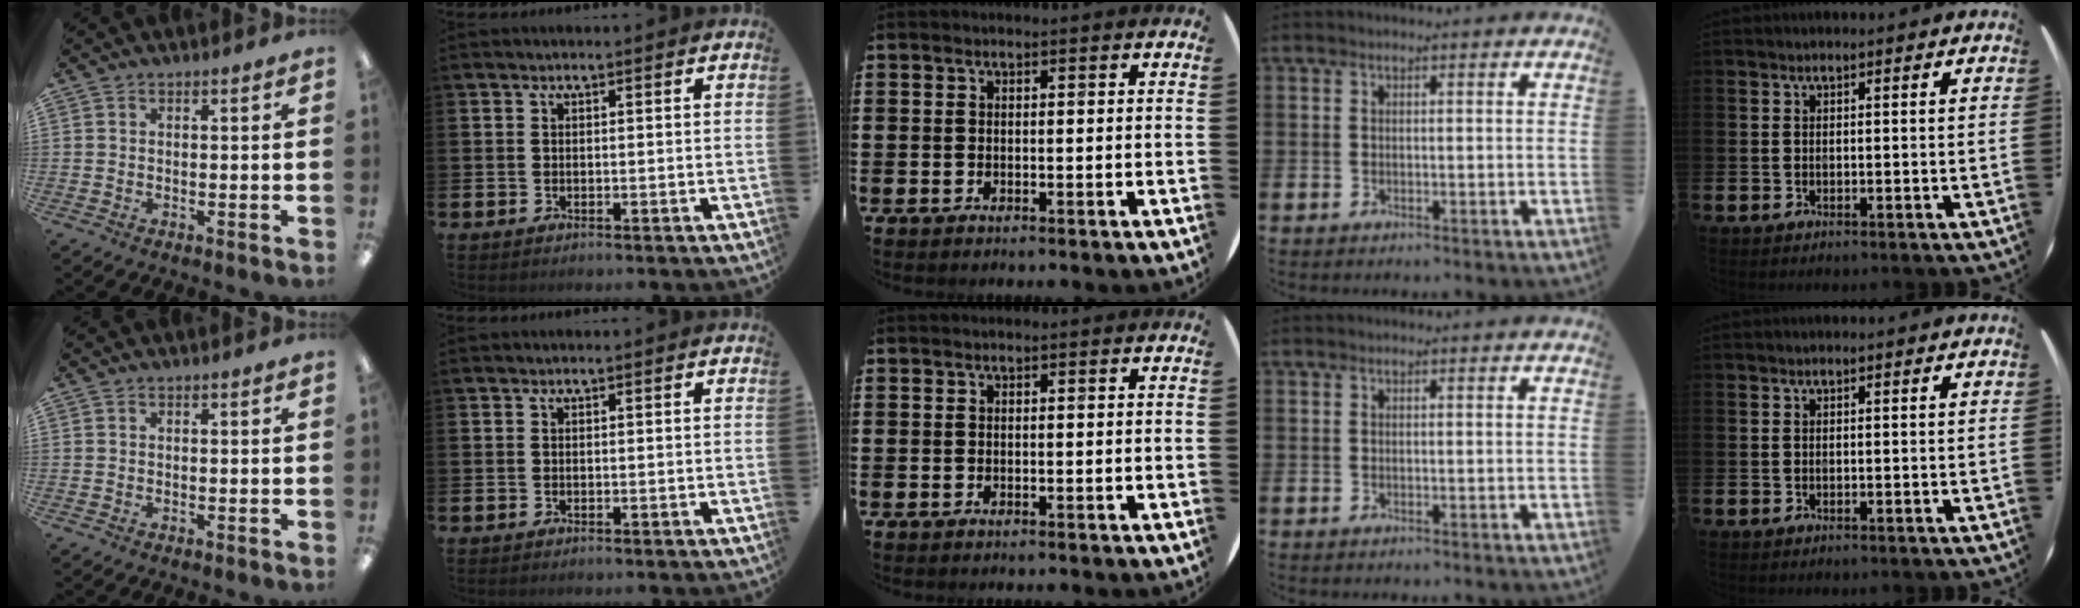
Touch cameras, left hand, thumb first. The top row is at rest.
{}